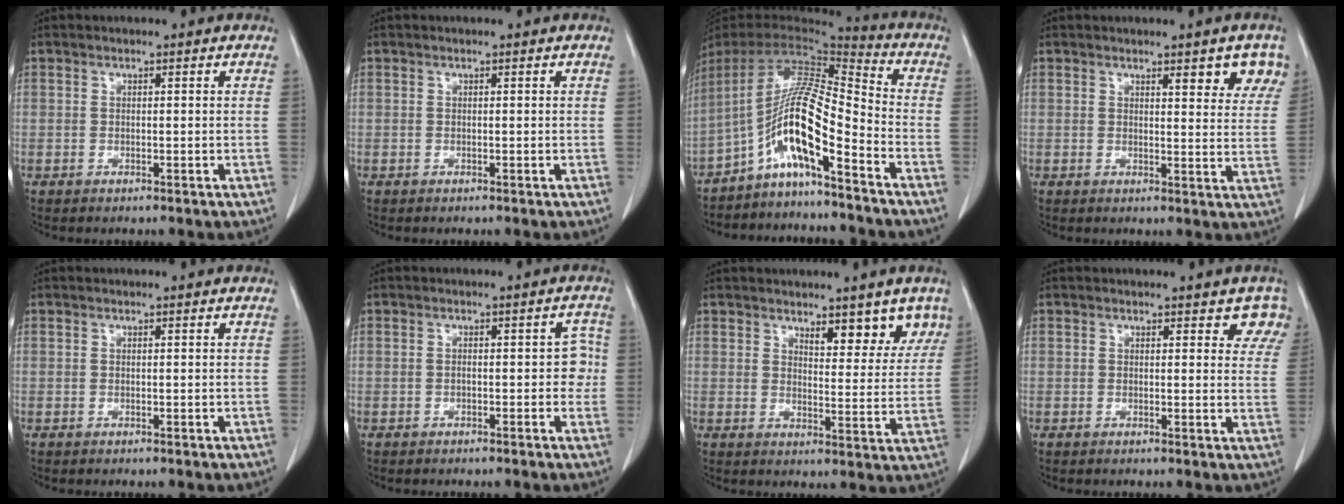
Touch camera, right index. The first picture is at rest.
{"total": 0.0}
{"total": 13.0, "force": [-6.8, 0.8, 11.0], "torque": [-0.201, 0.016, -0.126]}
{"total": 6.2, "force": [3.8, 1.5, 4.7], "torque": [-0.050, -0.006, 0.038]}
{"total": 0.0}
{"total": 3.2, "force": [-0.5, 1.7, 2.7], "torque": [-0.018, 0.014, -0.011]}
{"total": 7.1, "force": [5.4, 2.4, 3.9], "torque": [-0.030, -0.011, 0.066]}
{"total": 4.7, "force": [3.8, 2.2, 1.7], "torque": [0.006, -0.009, 0.022]}